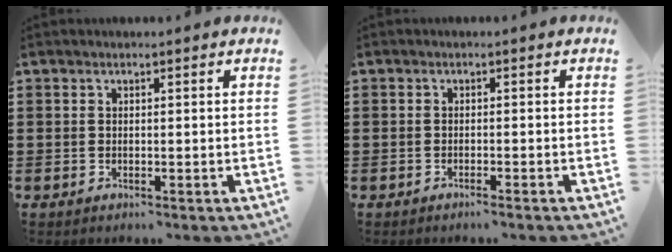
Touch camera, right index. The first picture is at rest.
{"total": 0.8, "force": [-0.6, -0.1, 0.4], "torque": [-0.008, -0.001, -0.013]}